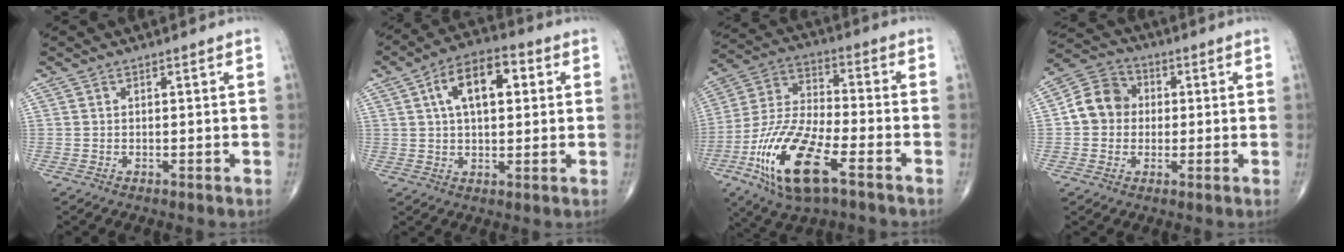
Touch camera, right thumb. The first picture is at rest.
{"total": 11.7, "force": [3.1, 6.2, 9.5], "torque": [-0.142, 0.018, 0.043]}
{"total": 19.0, "force": [-8.6, 7.0, 15.4], "torque": [-0.316, 0.026, -0.156]}
{"total": 8.6, "force": [0.3, 7.6, 4.0], "torque": [-0.052, 0.022, -0.009]}